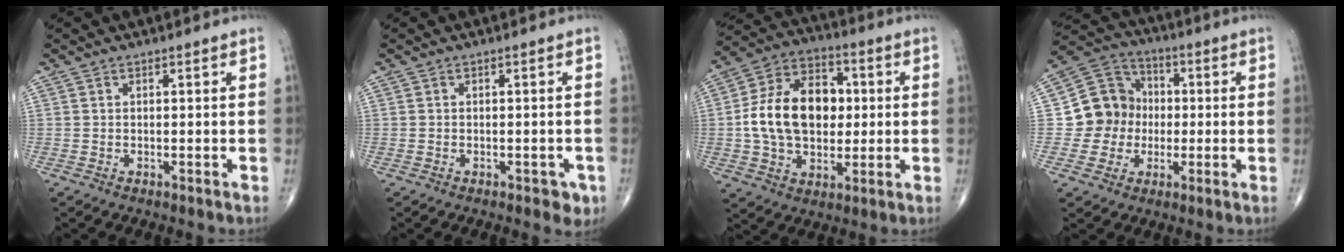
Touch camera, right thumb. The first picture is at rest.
{"total": 2.5, "force": [-1.1, 1.5, 1.7], "torque": [-0.009, 0.003, -0.011]}
{"total": 18.1, "force": [0.8, 12.5, 13.0], "torque": [-0.202, 0.025, 0.013]}
{"total": 10.9, "force": [-0.8, 10.4, 3.1], "torque": [-0.009, 0.029, -0.019]}